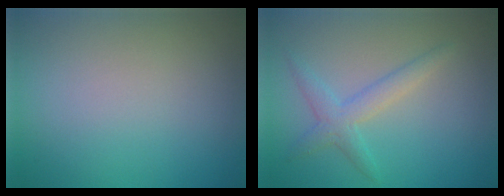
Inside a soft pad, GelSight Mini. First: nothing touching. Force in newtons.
{"total": 2.4, "press": 2.4, "slide": 0.0}